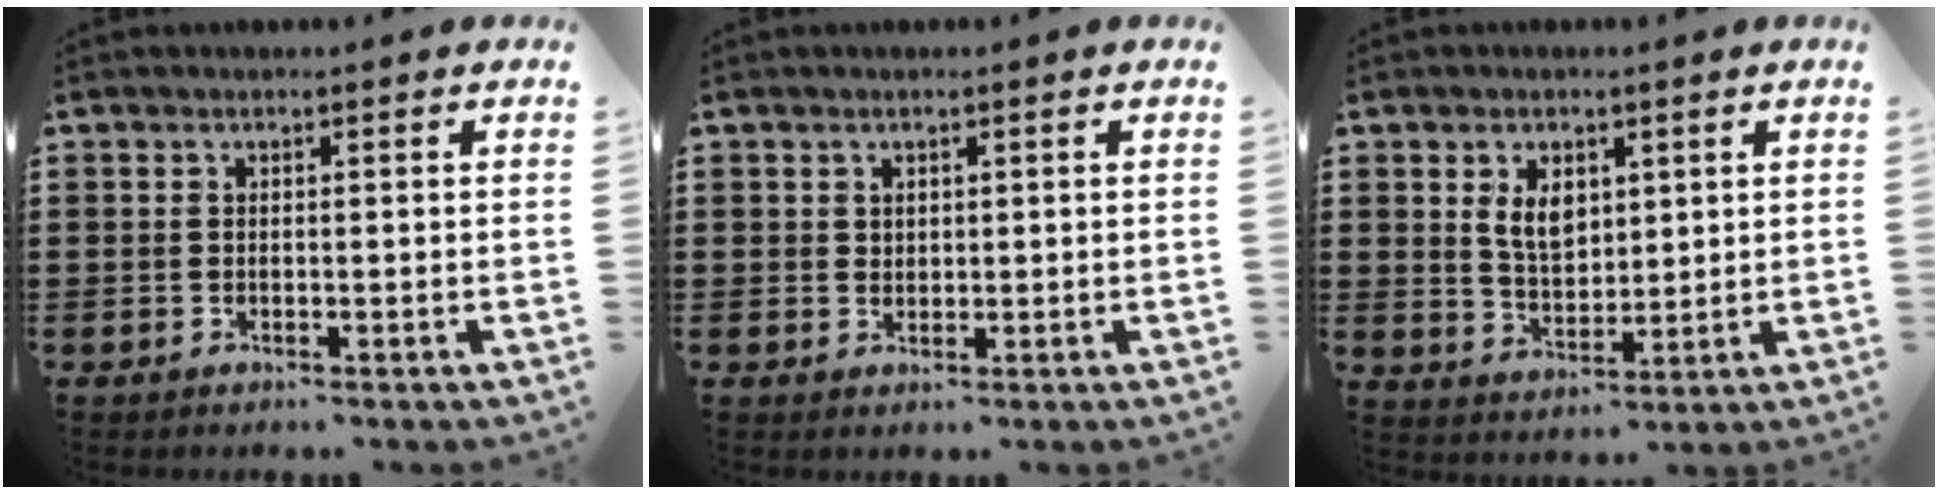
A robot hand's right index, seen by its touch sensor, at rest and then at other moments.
{"total": 1.1, "force": [0.9, 0.6, 0.1], "torque": [-0.004, 0.002, 0.019]}
{"total": 5.1, "force": [1.8, 3.5, 3.3], "torque": [-0.069, 0.009, 0.030]}